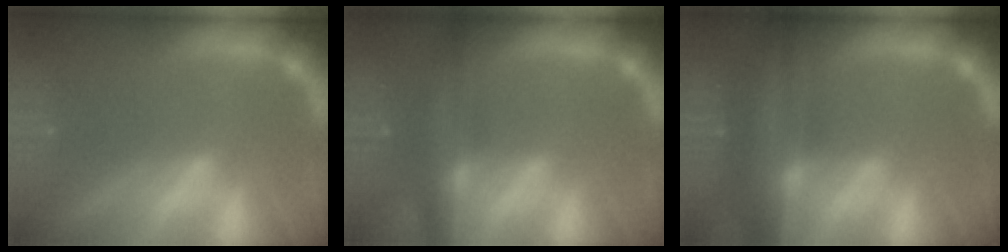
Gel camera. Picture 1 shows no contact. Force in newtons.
{"total": 5.9}
{"total": 9.5}